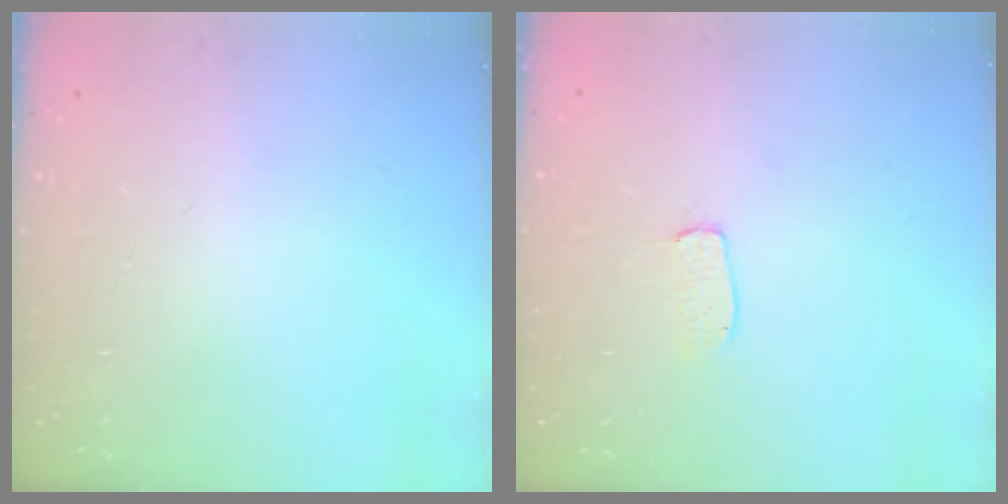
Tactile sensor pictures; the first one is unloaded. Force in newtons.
{"total": 3.3, "press": 3.3, "slide": 0.2}